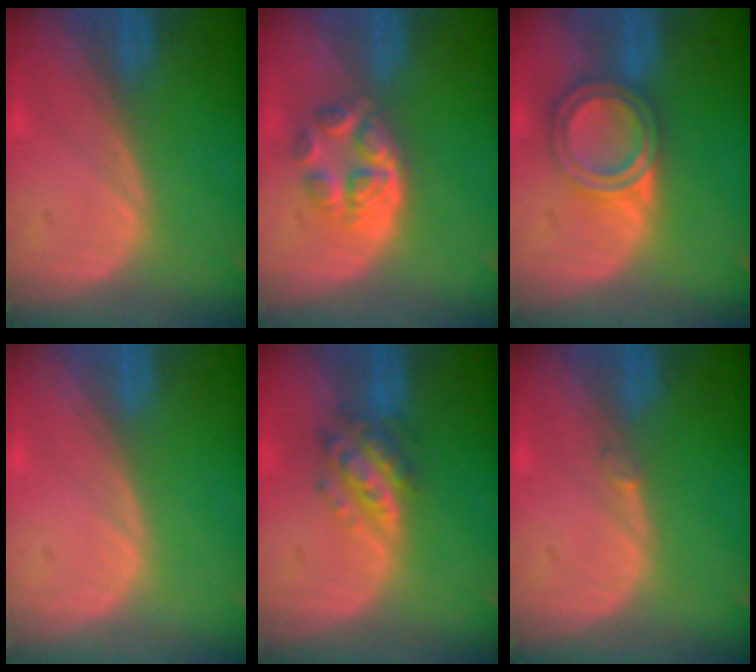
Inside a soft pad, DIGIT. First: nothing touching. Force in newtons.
{"total": 6.2, "press": 5.2, "slide": 3.3}
{"total": 6.6, "press": 5.9, "slide": 3.0}
{"total": 0.0}
{"total": 5.9, "press": 5.3, "slide": 2.7}
{"total": 0.6, "press": 0.5, "slide": 0.3}